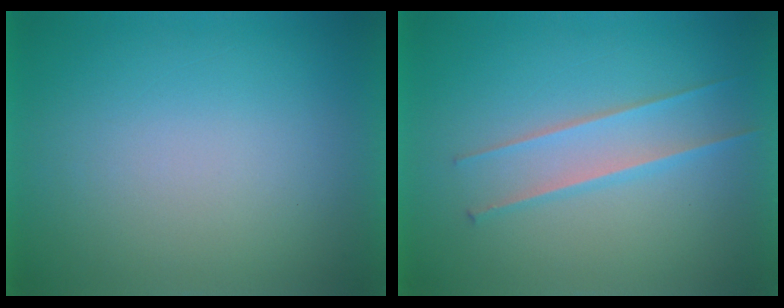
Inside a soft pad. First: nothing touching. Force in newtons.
{"total": 2.0}